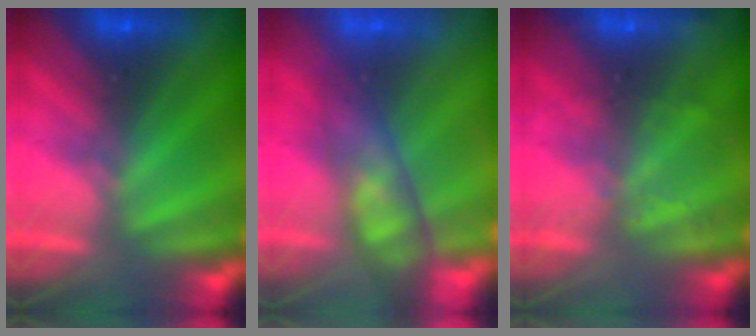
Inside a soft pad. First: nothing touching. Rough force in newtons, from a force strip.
{"total": 4.4}
{"total": 2.3}